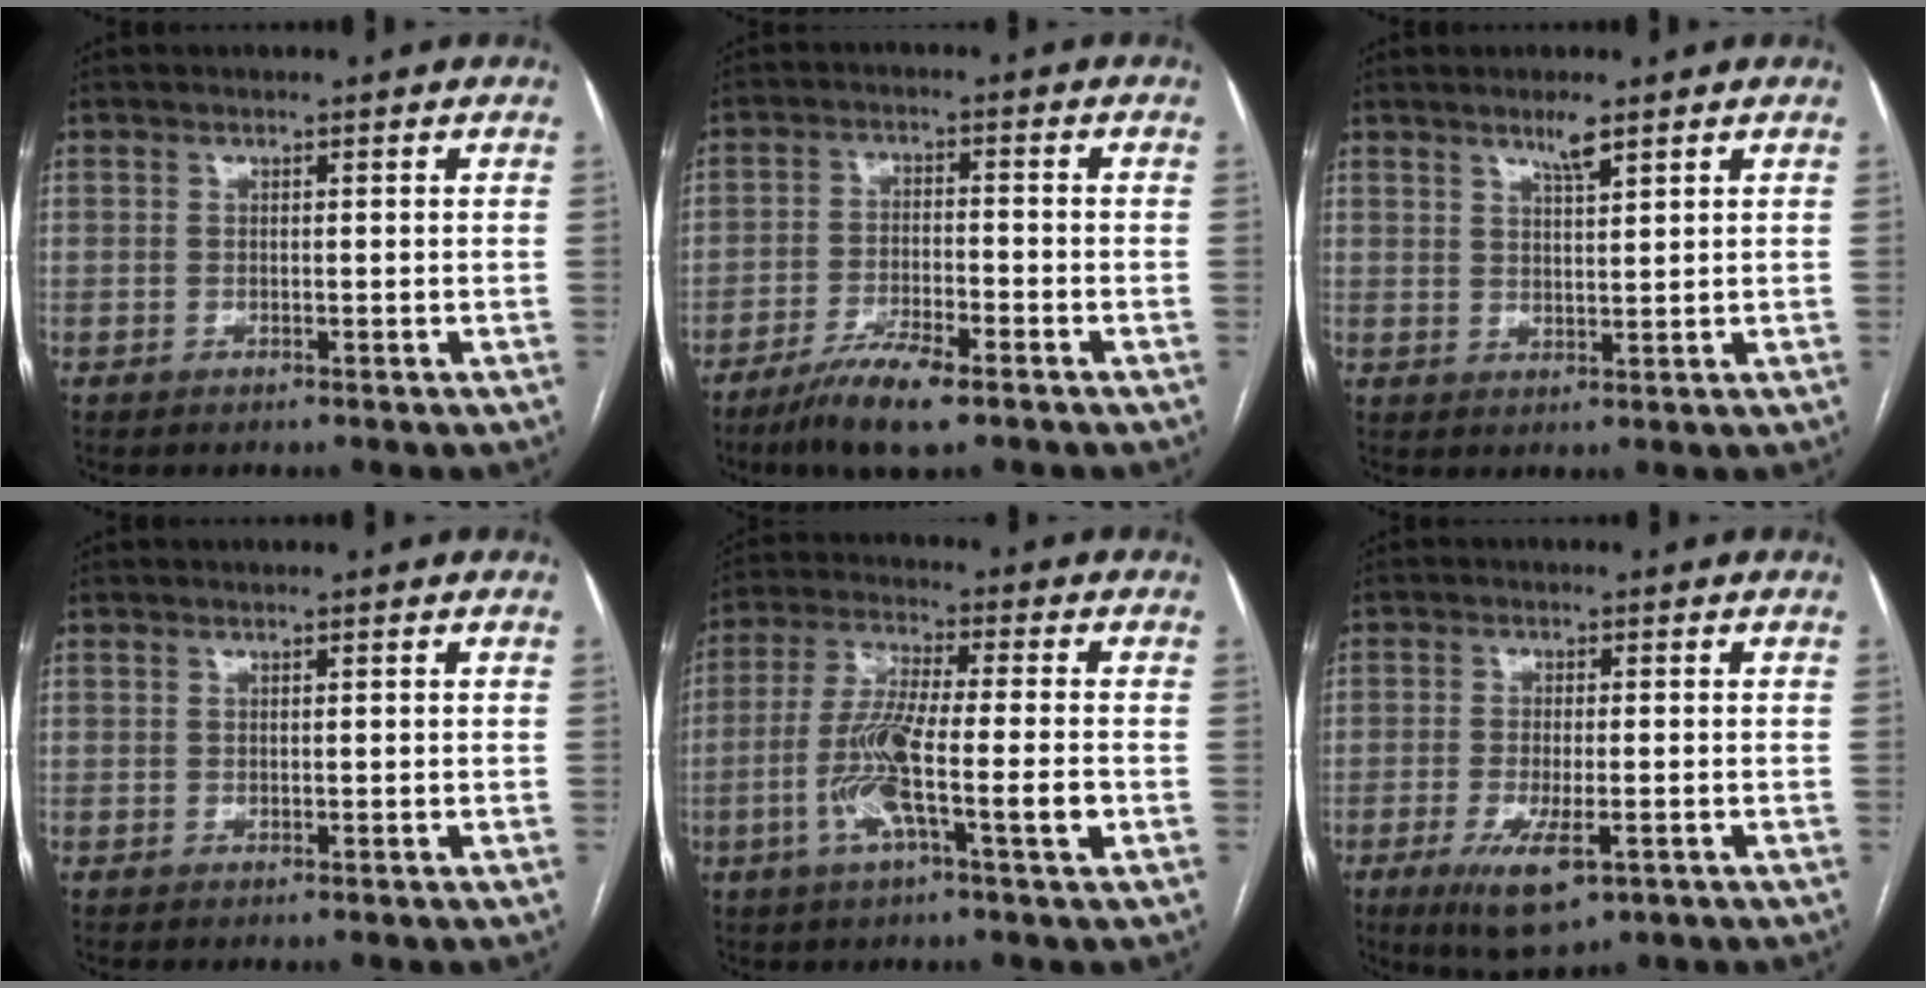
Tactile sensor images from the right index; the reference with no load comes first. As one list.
[{"total": 7.7, "force": [-5.4, 1.1, 5.3], "torque": [-0.099, -0.015, -0.096]}, {"total": 3.1, "force": [2.4, 0.2, 1.9], "torque": [-0.035, -0.004, 0.042]}, {"total": 0.0}, {"total": 11.3, "force": [-3.2, 0.8, 10.8], "torque": [-0.207, -0.002, -0.064]}, {"total": 7.6, "force": [-3.4, 2.2, 6.4], "torque": [-0.116, -0.018, -0.050]}]